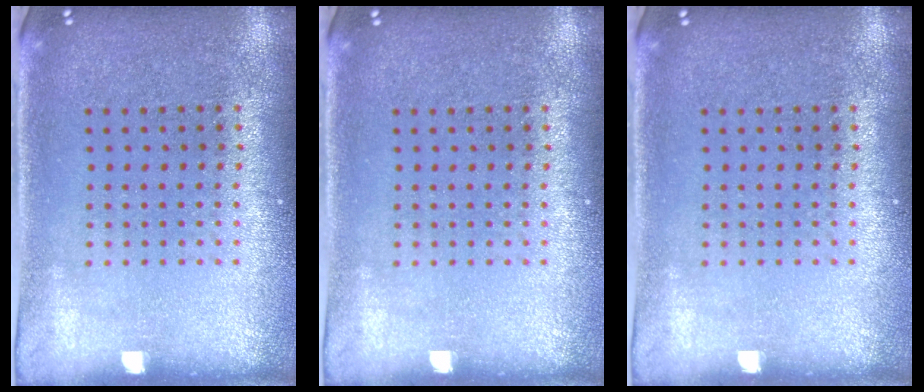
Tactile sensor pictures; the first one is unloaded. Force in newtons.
{"total": 0.0}
{"total": 0.0}